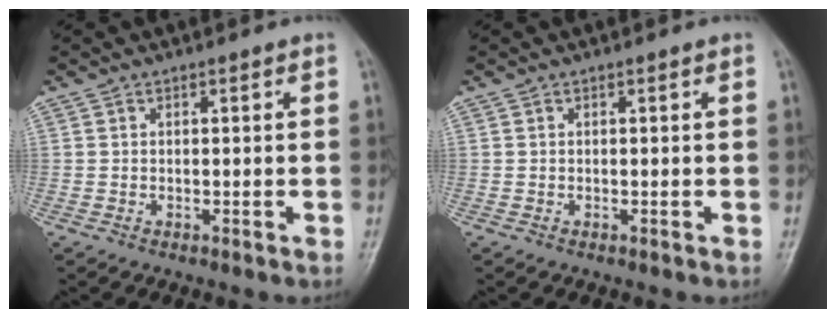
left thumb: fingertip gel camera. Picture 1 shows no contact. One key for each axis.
{"total": 0.0}